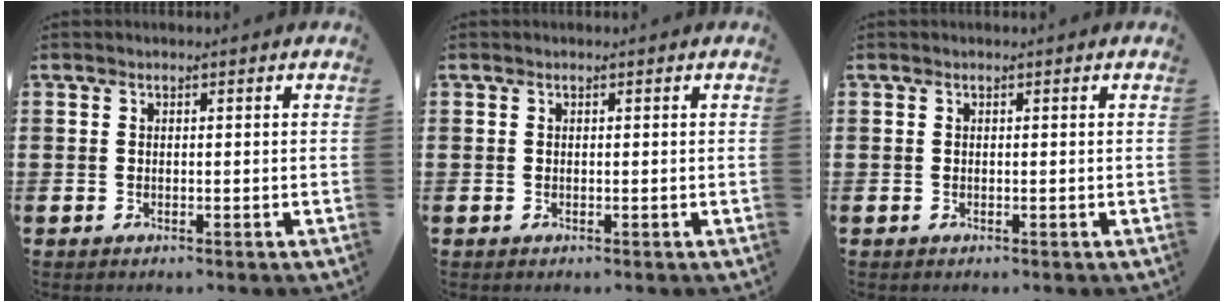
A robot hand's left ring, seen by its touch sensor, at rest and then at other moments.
{"total": 0.0}
{"total": 0.0}